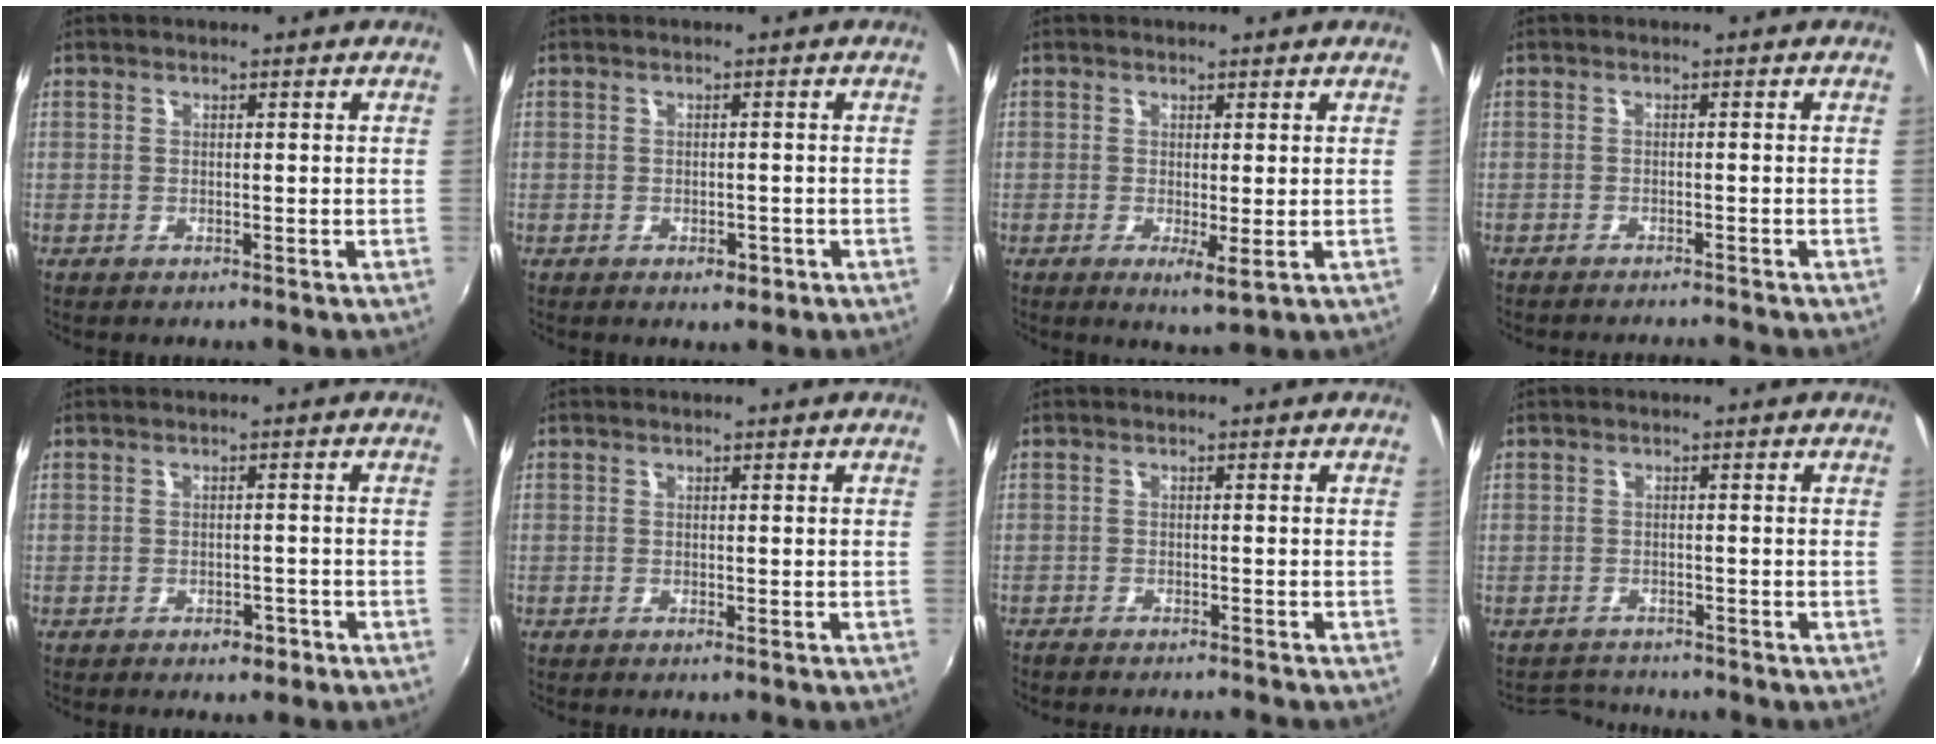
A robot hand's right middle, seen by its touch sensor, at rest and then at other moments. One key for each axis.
{"total": 2.2, "fx": -1.1, "fy": 1.3, "fz": 1.4, "tx": -0.022, "ty": -0.003, "tz": -0.013}
{"total": 3.0, "fx": -0.1, "fy": 0.4, "fz": 2.9, "tx": -0.052, "ty": -0.013, "tz": -0.002}
{"total": 4.0, "fx": -3.8, "fy": 0.0, "fz": 1.2, "tx": -0.034, "ty": -0.010, "tz": -0.062}
{"total": 2.7, "fx": -1.7, "fy": 1.6, "fz": 1.3, "tx": -0.024, "ty": -0.001, "tz": -0.018}
{"total": 0.0}
{"total": 3.3, "fx": -3.1, "fy": 0.3, "fz": 1.0, "tx": -0.035, "ty": -0.012, "tz": -0.052}
{"total": 2.9, "fx": -2.6, "fy": 1.3, "fz": -0.5, "tx": -0.003, "ty": 0.009, "tz": -0.049}